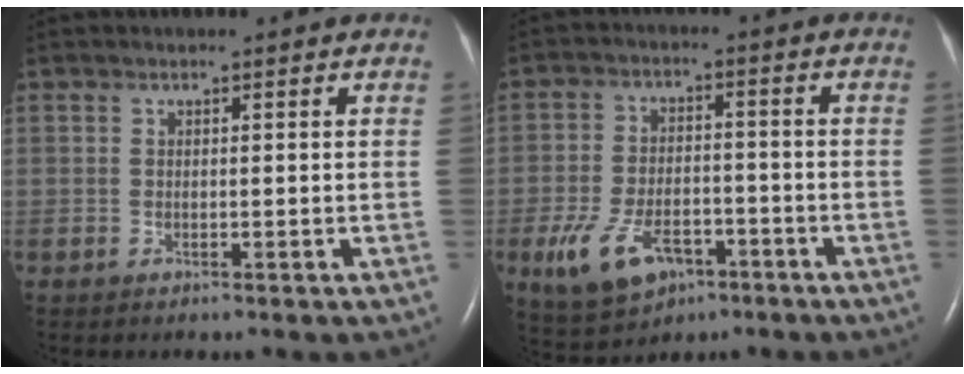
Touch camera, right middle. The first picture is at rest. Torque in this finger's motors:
{"motor_torque": [0.64, -0.48, 0.19, 0.08]}